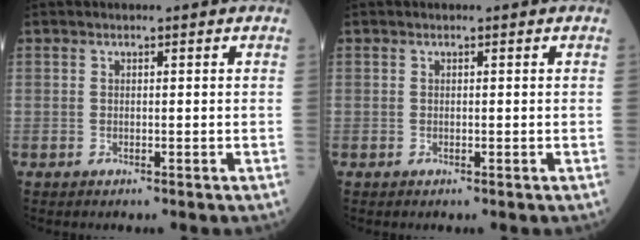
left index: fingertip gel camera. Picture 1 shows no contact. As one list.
[{"total": 0.0}]